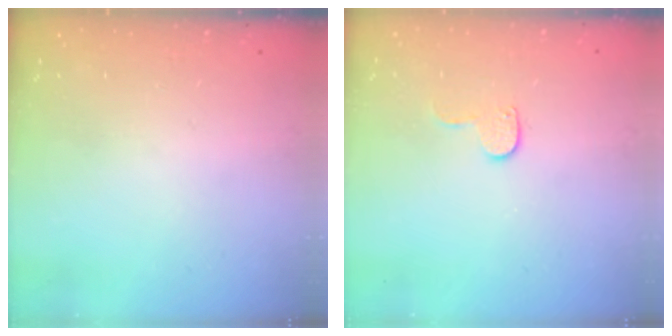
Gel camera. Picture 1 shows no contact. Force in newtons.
{"total": 6.4, "press": 6.4, "slide": 0.5}